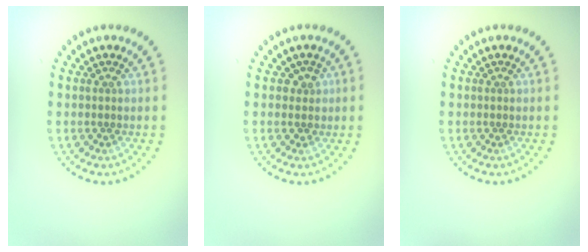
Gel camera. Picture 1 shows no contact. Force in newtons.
{"total": 1.2, "press": 1.1, "slide": 0.6}
{"total": 0.0}